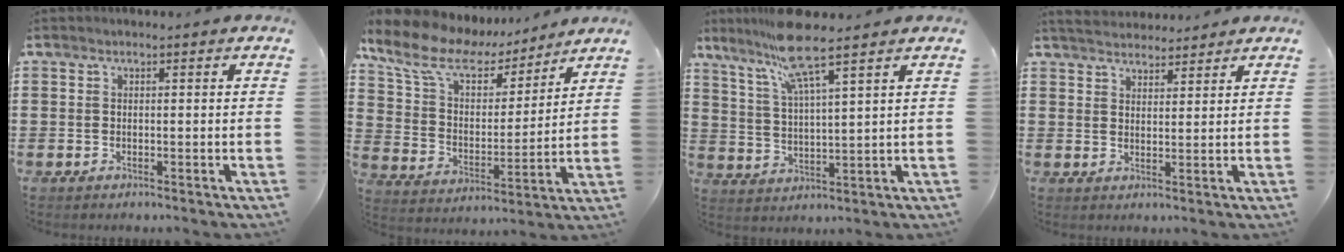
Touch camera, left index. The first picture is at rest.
{"total": 10.1, "force": [7.9, 4.1, 4.8], "torque": [-0.131, -0.036, 0.137]}
{"total": 9.5, "force": [7.4, 0.0, 6.0], "torque": [-0.146, -0.025, 0.127]}
{"total": 3.5, "force": [3.4, 0.8, 0.3], "torque": [-0.017, -0.007, 0.064]}